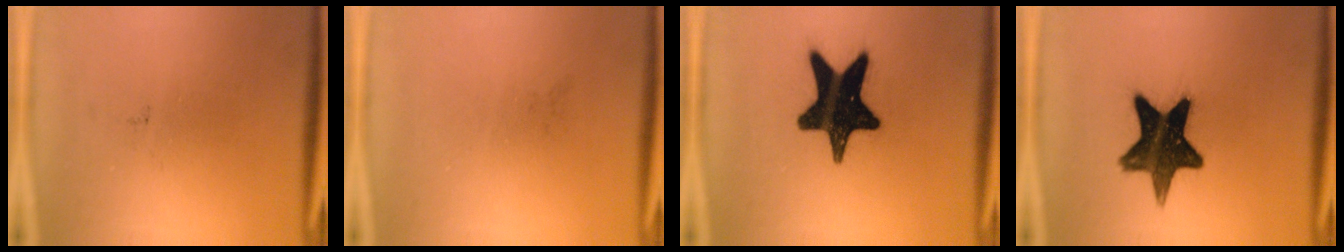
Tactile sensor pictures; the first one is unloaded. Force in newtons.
{"total": 0.0}
{"total": 18.0}
{"total": 14.8}